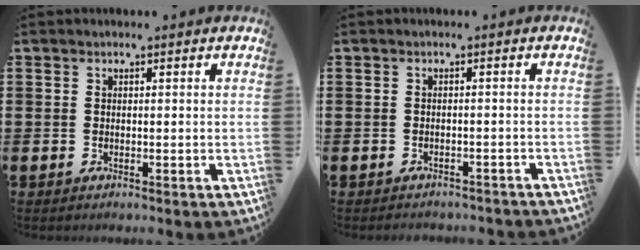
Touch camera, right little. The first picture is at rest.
{"total": 0.6, "force": [-0.6, 0.2, -0.1], "torque": [-0.003, 0.002, -0.012]}